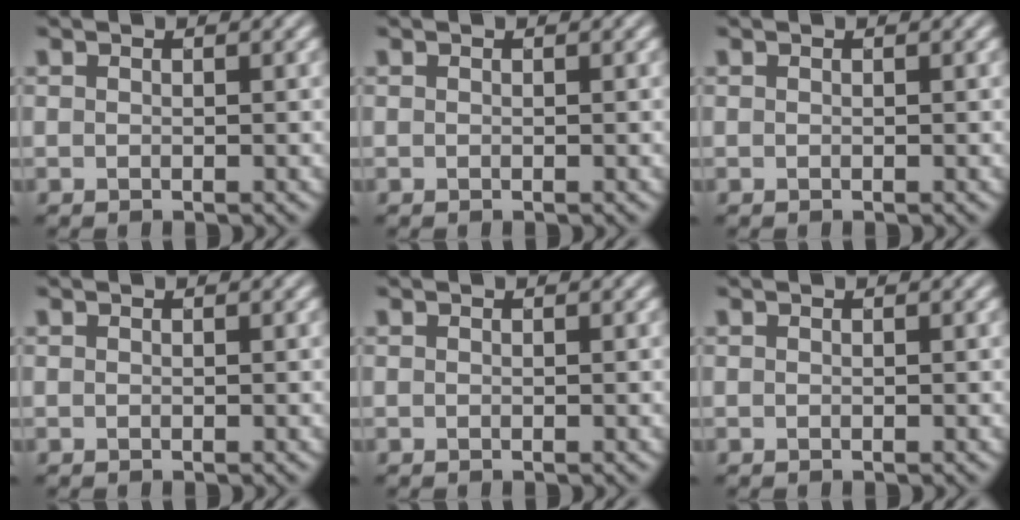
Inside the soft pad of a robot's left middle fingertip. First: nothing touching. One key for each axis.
{"total": 0.0}
{"total": 0.0}
{"total": 0.0}
{"total": 0.0}
{"total": 0.0}